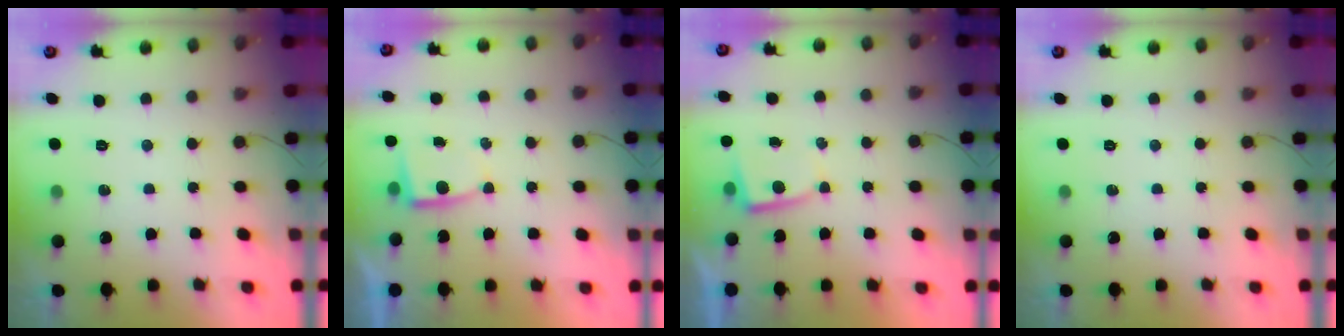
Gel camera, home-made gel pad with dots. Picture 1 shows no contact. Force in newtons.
{"total": 2.2, "press": 2.2, "slide": 0.3}
{"total": 2.2, "press": 2.2, "slide": 0.4}
{"total": 0.0}